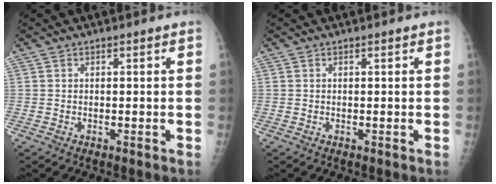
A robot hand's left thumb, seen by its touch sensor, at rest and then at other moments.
{"total": 0.0}